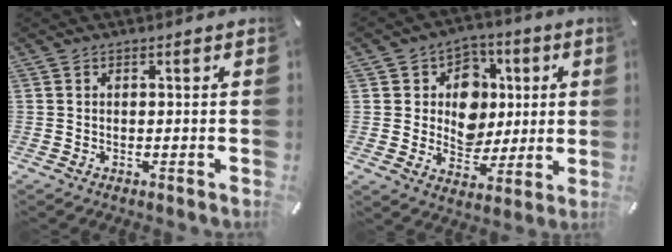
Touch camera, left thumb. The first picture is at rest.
{"total": 11.6, "force": [1.8, 10.5, 4.5], "torque": [-0.062, -0.009, 0.039]}